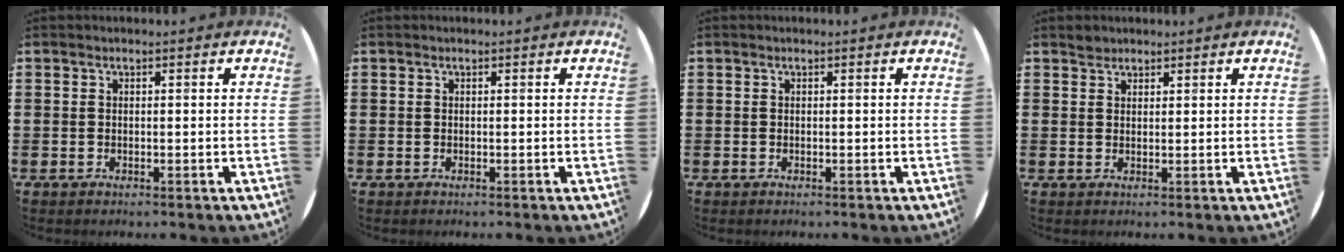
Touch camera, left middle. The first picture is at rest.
{"total": 0.0}
{"total": 0.0}
{"total": 1.3, "force": [1.2, 0.4, -0.1], "torque": [0.008, -0.003, 0.022]}